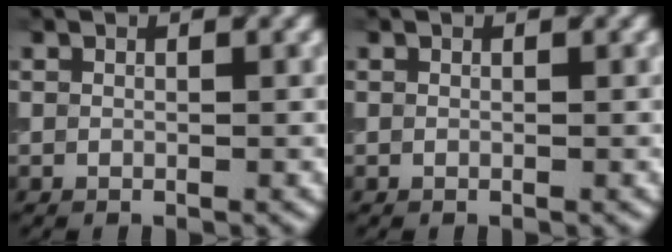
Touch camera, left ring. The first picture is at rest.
{"total": 0.0}